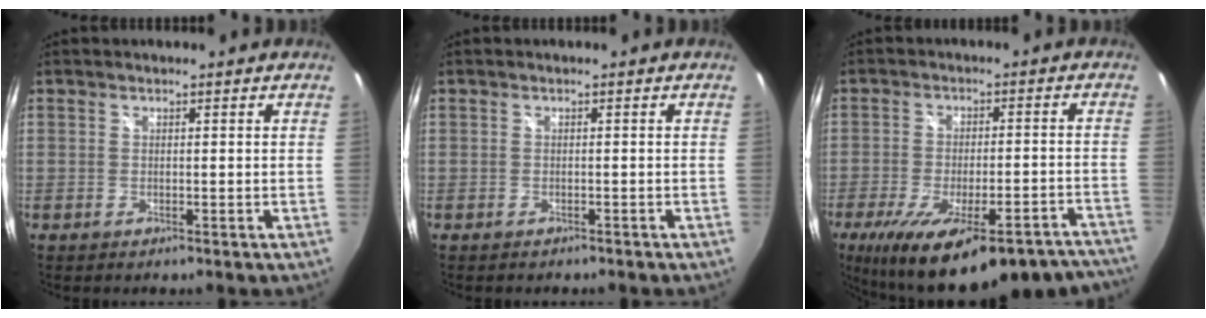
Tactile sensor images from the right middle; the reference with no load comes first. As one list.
[{"total": 1.1, "force": [-1.0, 0.4, 0.2], "torque": [-0.009, -0.005, -0.015]}, {"total": 27.0, "force": [-21.3, 7.9, 14.6], "torque": [-0.247, -0.039, -0.282]}]